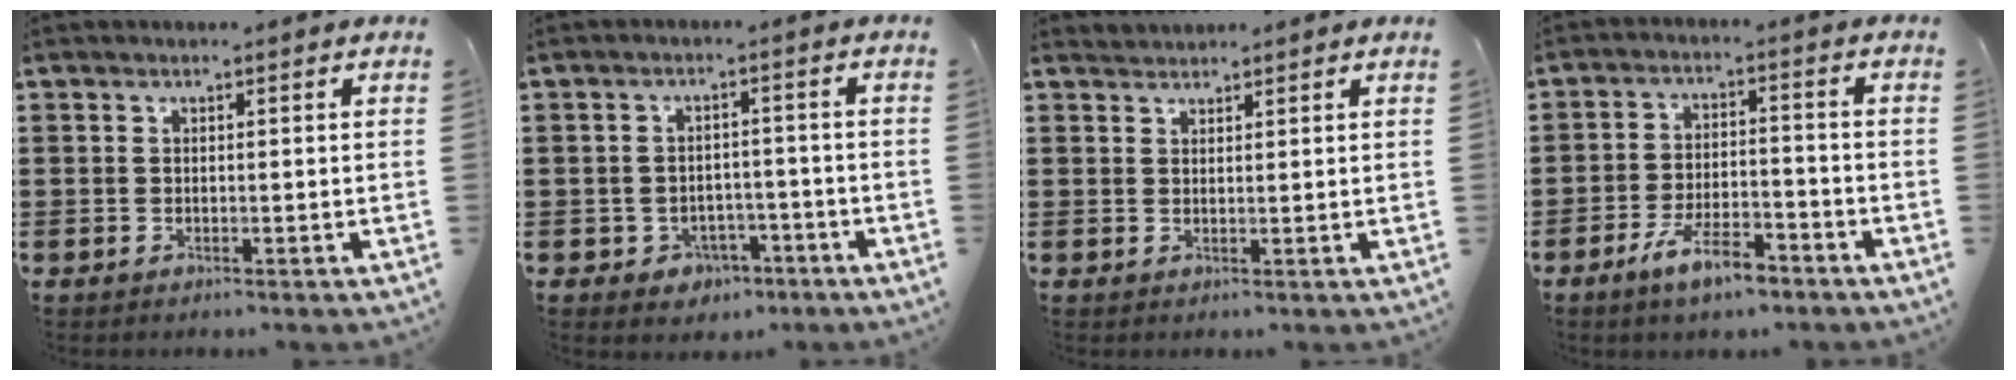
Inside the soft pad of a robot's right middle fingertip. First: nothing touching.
{"total": 2.7, "force": [-2.0, 1.7, 0.7], "torque": [-0.017, 0.004, -0.043]}
{"total": 1.3, "force": [1.2, 0.1, -0.5], "torque": [0.005, -0.001, 0.024]}
{"total": 7.2, "force": [-5.1, 2.1, 4.6], "torque": [-0.091, 0.004, -0.096]}